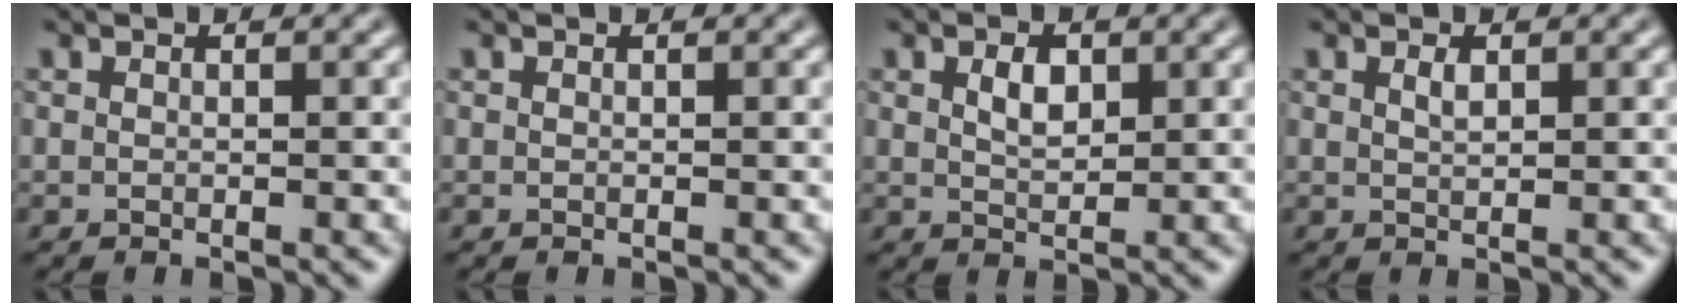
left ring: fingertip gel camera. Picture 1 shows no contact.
{"total": 0.0}
{"total": 2.1, "force": [0.8, 1.2, 1.6], "torque": [-0.031, 0.001, 0.016]}
{"total": 0.9, "force": [0.5, 0.3, 0.7], "torque": [-0.016, 0.000, 0.011]}